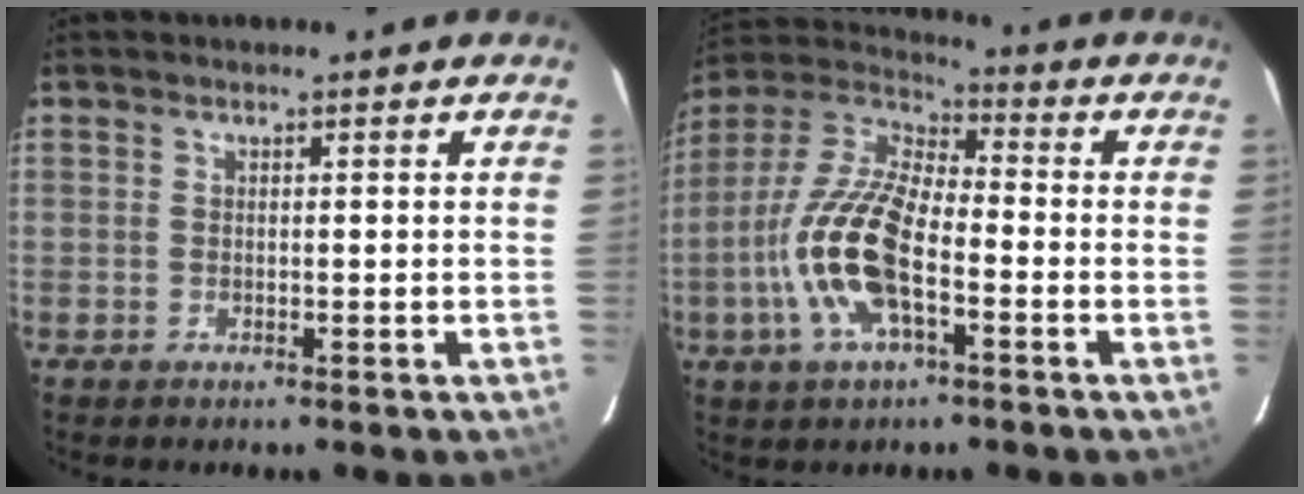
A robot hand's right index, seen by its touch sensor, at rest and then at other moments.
{"total": 16.0, "force": [-4.8, 6.4, 13.8], "torque": [-0.290, -0.001, -0.099]}